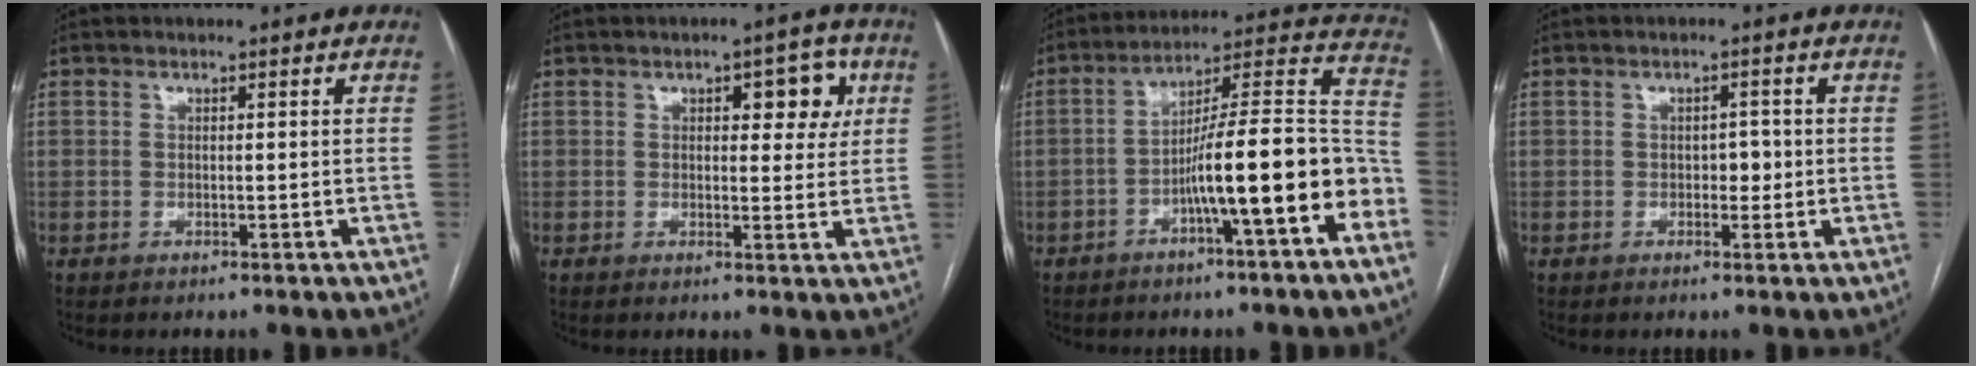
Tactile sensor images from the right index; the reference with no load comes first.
{"total": 5.9, "force": [2.3, 2.7, 4.8], "torque": [-0.048, 0.013, 0.028]}
{"total": 16.1, "force": [-6.1, 1.2, 14.9], "torque": [-0.211, 0.033, -0.092]}
{"total": 2.1, "force": [-0.2, 1.4, 1.6], "torque": [-0.016, 0.006, -0.003]}